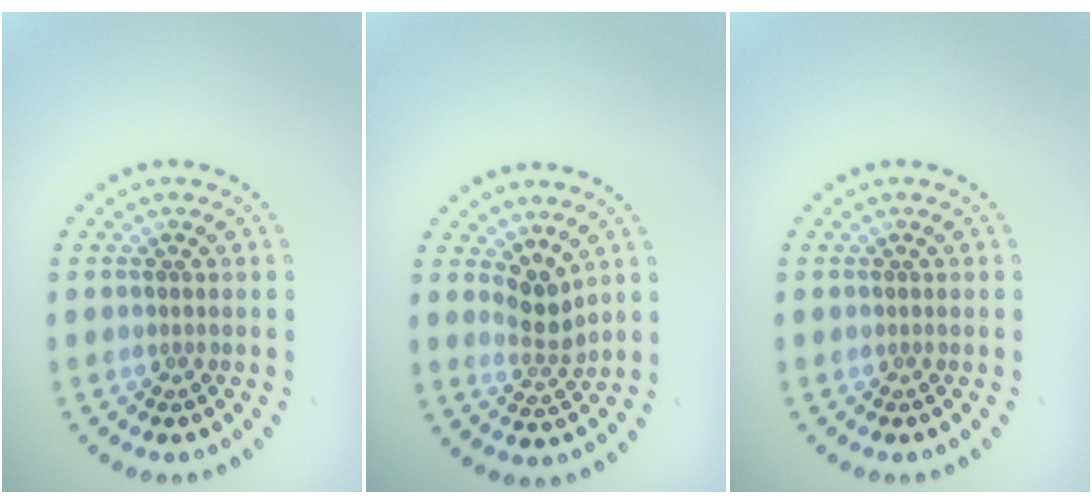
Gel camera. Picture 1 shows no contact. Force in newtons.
{"total": 2.4, "press": 1.7, "slide": 1.6}
{"total": 0.0}